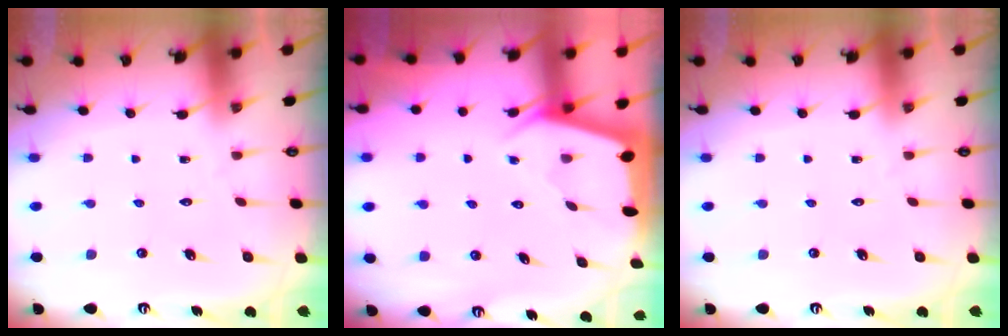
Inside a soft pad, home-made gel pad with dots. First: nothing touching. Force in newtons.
{"total": 2.4, "press": 2.3, "slide": 0.3}
{"total": 0.0}